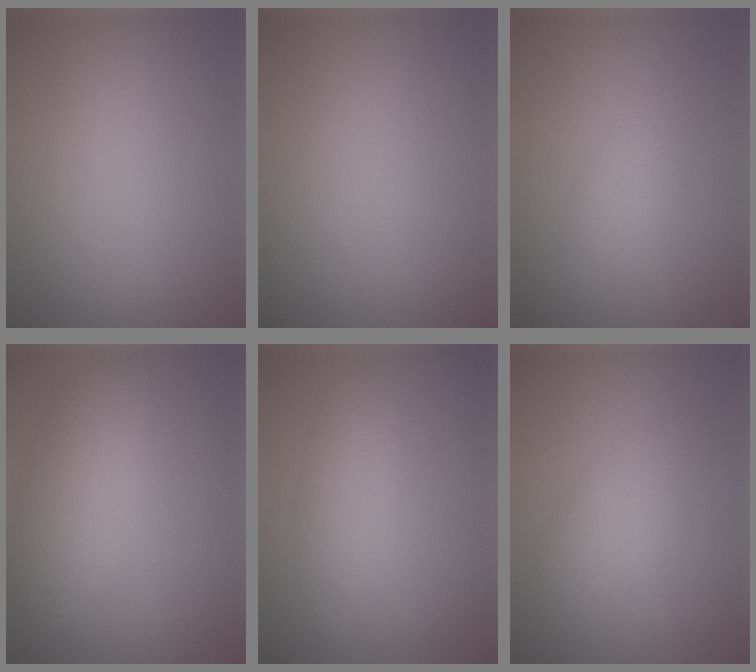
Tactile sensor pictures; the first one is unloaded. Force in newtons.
{"total": 0.0}
{"total": 1.8, "press": 1.8, "slide": 0.1}
{"total": 4.6, "press": 4.6, "slide": 0.2}
{"total": 2.8, "press": 2.8, "slide": 0.1}
{"total": 2.7, "press": 2.7, "slide": 0.1}